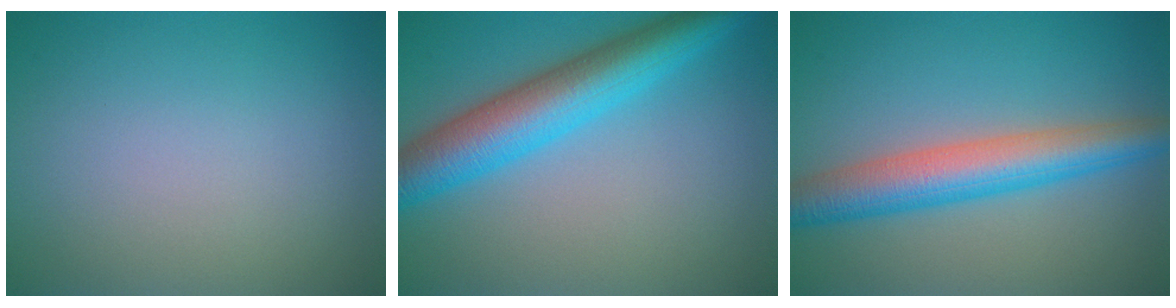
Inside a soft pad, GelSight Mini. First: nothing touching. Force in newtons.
{"total": 7.7, "press": 7.7, "slide": 0.2}
{"total": 6.3, "press": 6.3, "slide": 0.1}